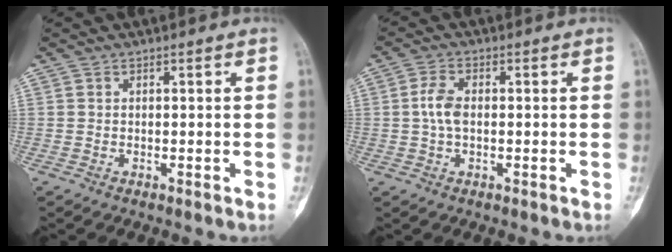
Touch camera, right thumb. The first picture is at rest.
{"total": 4.3, "force": [0.0, 2.3, 3.6], "torque": [-0.078, 0.007, -0.005]}